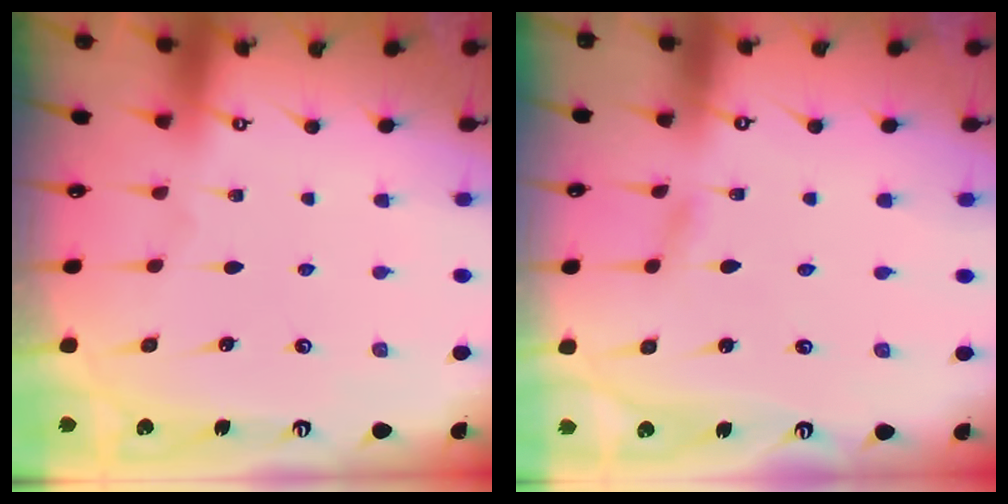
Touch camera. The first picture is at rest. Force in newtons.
{"total": 1.7, "press": 1.7, "slide": 0.1}